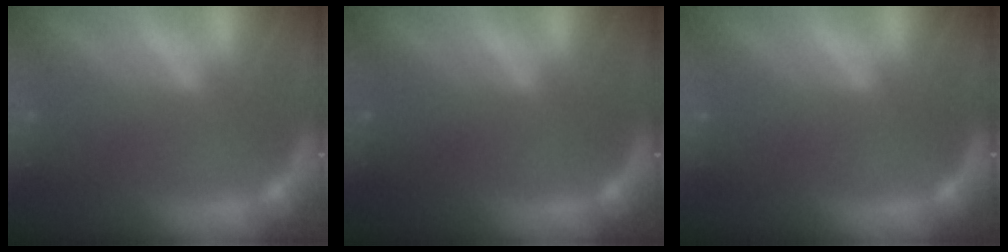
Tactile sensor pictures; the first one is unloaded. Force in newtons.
{"total": 1.4}
{"total": 0.0}